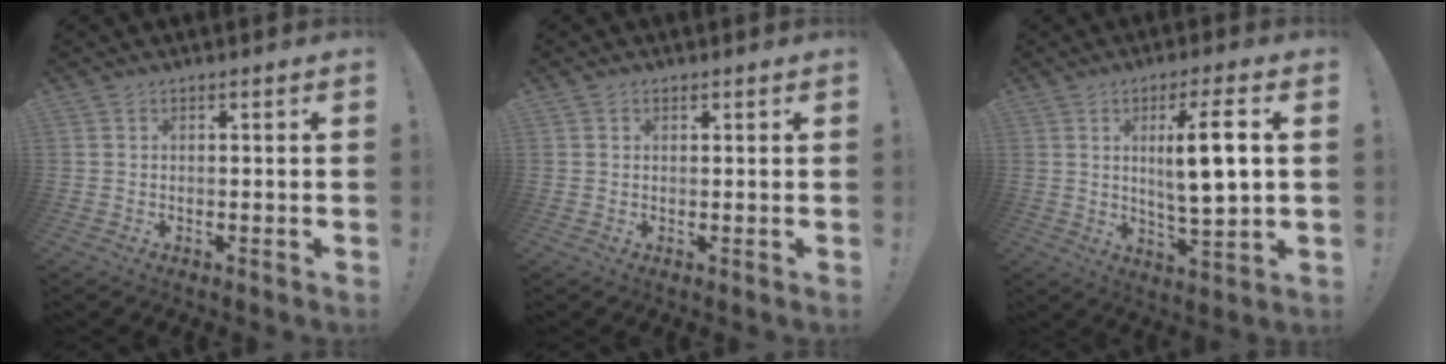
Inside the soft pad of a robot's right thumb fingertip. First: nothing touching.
{"total": 0.8, "force": [0.5, 0.6, 0.1], "torque": [0.004, -0.002, 0.009]}
{"total": 11.3, "force": [2.4, 1.6, 10.9], "torque": [-0.178, -0.004, 0.033]}